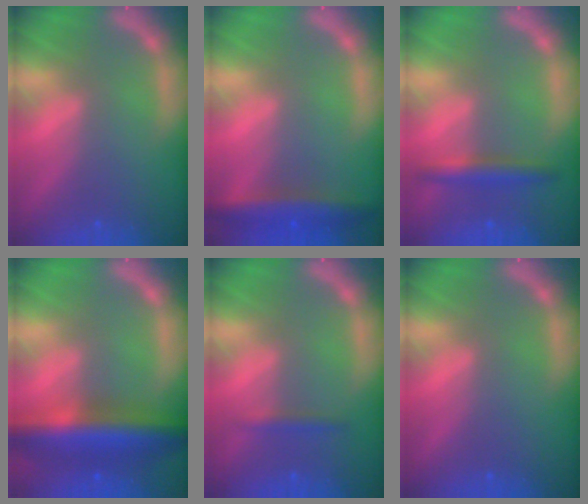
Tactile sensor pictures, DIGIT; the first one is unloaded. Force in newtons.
{"total": 5.0}
{"total": 3.0}
{"total": 8.9}
{"total": 1.4}
{"total": 0.0}